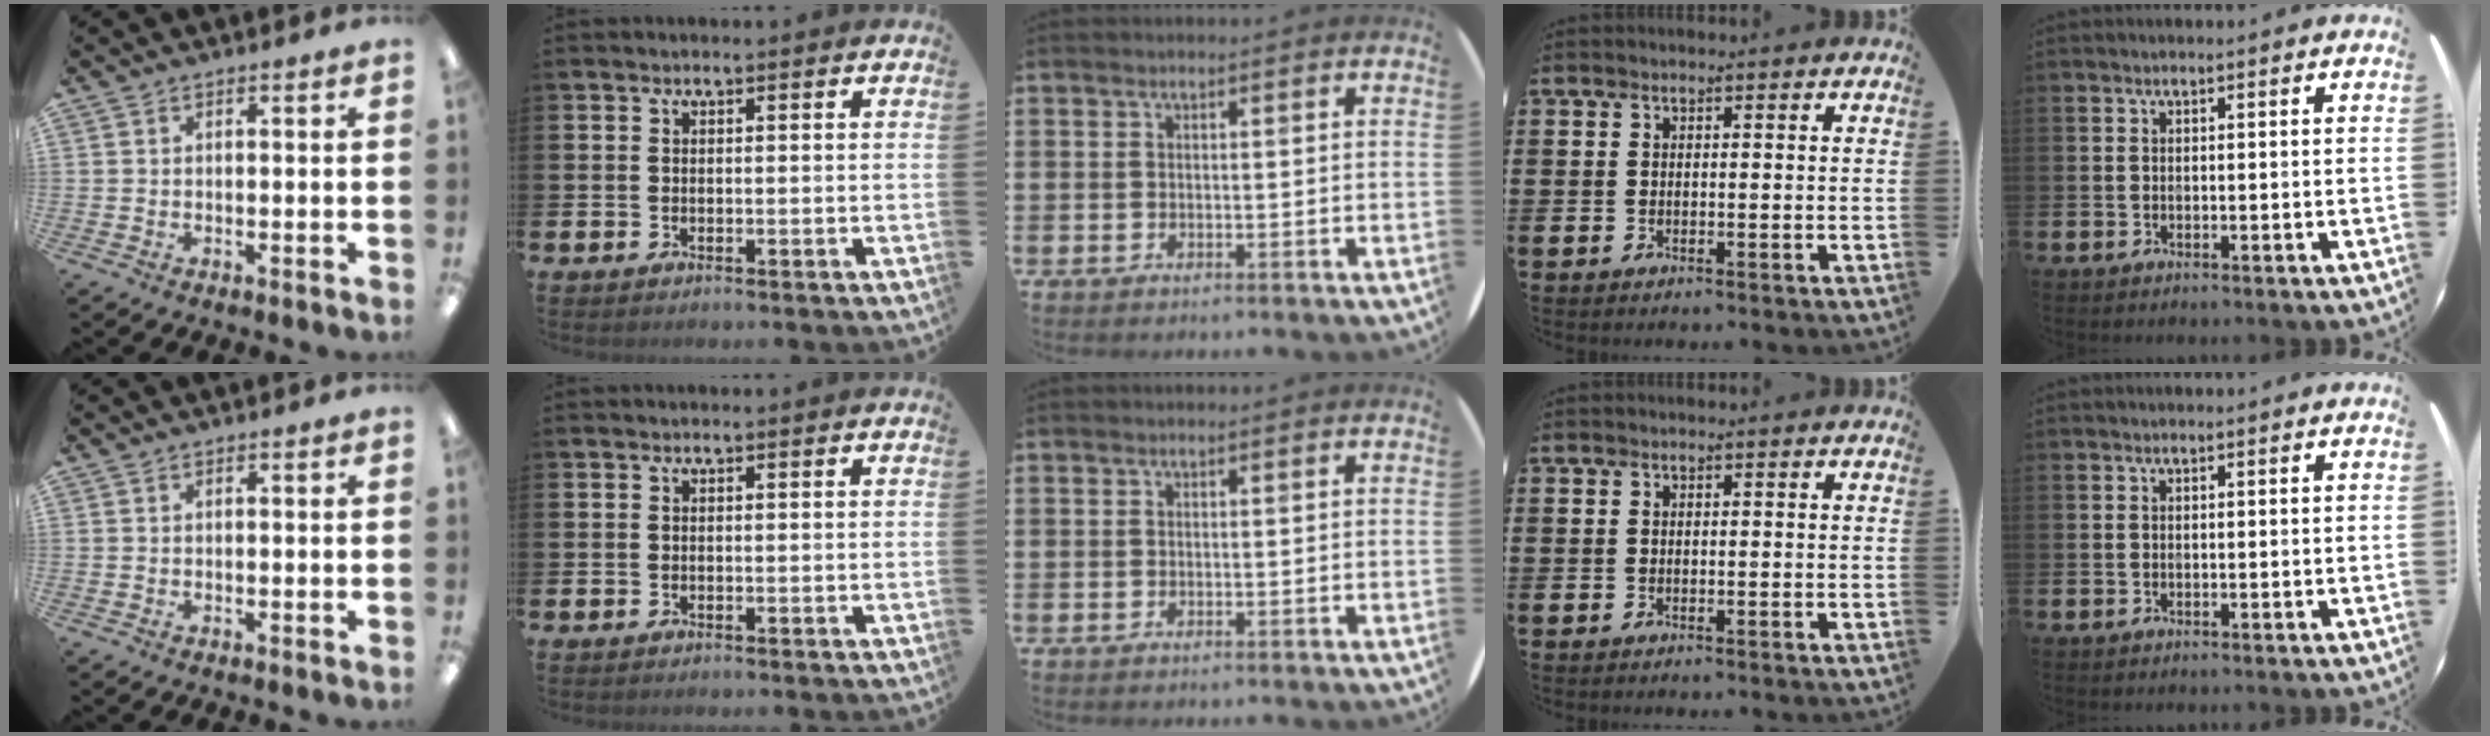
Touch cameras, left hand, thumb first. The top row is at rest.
{}